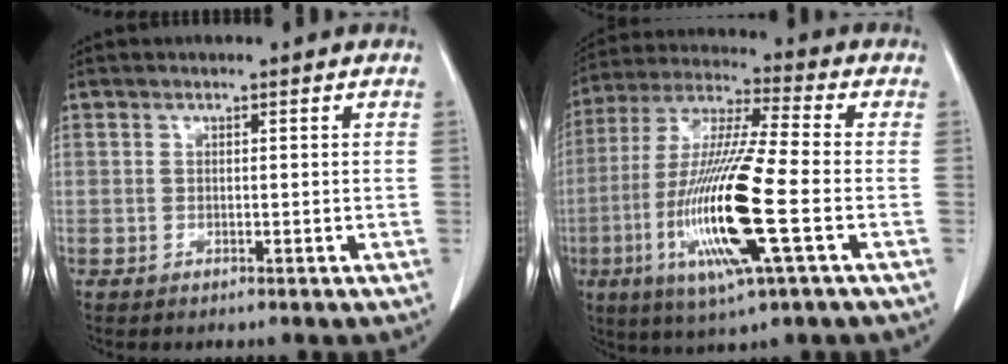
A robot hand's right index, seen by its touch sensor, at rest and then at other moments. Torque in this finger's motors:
{"motor_torque": [2.14, 0.00, 1.05, 0.21]}